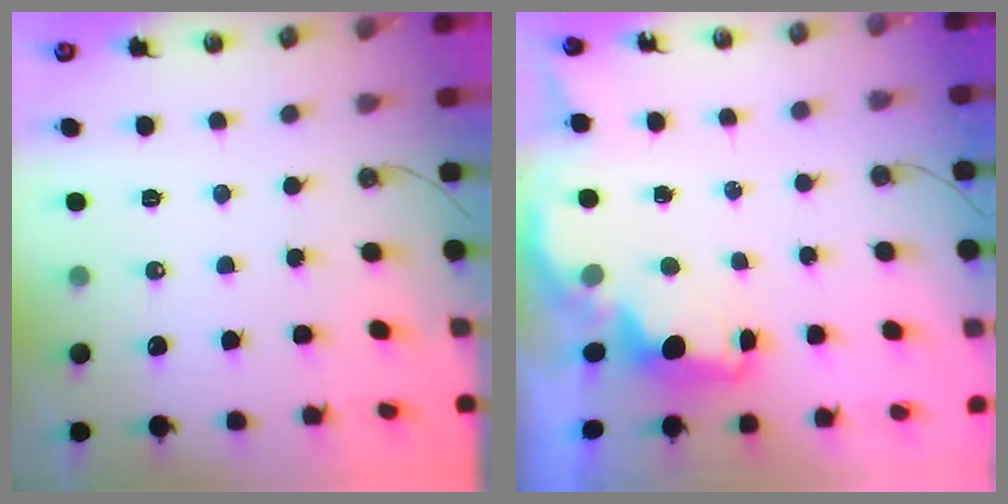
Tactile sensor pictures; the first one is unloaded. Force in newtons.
{"total": 1.8, "press": 1.7, "slide": 0.6}